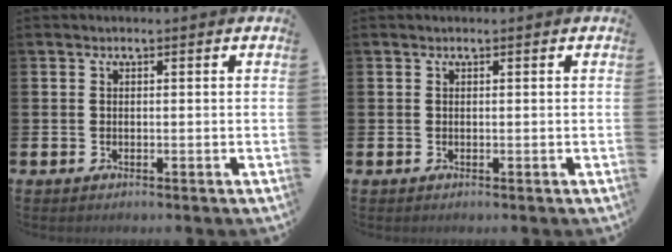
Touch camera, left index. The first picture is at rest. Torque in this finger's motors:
{"motor_torque": [-0.06, 0.15, -0.03, -0.01]}